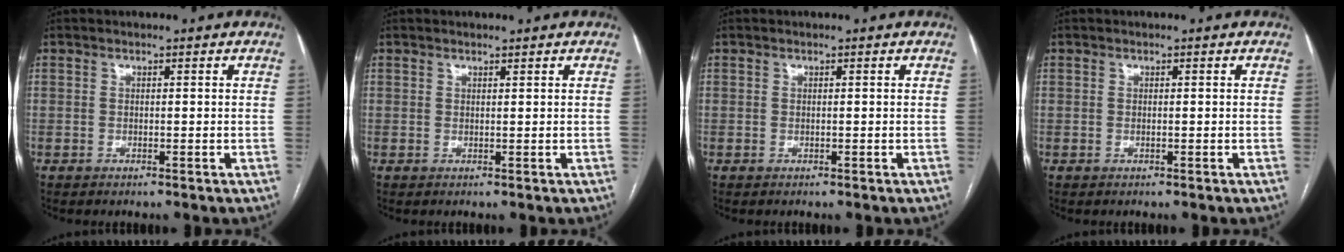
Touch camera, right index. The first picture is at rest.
{"total": 0.6, "force": [0.6, 0.0, 0.2], "torque": [-0.009, 0.000, 0.010]}
{"total": 0.0}
{"total": 0.0}